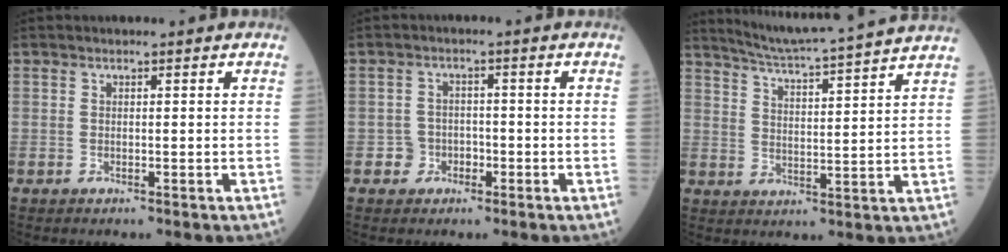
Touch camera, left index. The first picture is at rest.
{"total": 2.8, "force": [-1.4, 2.4, 0.2], "torque": [0.003, 0.011, -0.027]}
{"total": 17.1, "force": [15.9, -1.5, 6.1], "torque": [-0.112, -0.024, 0.214]}